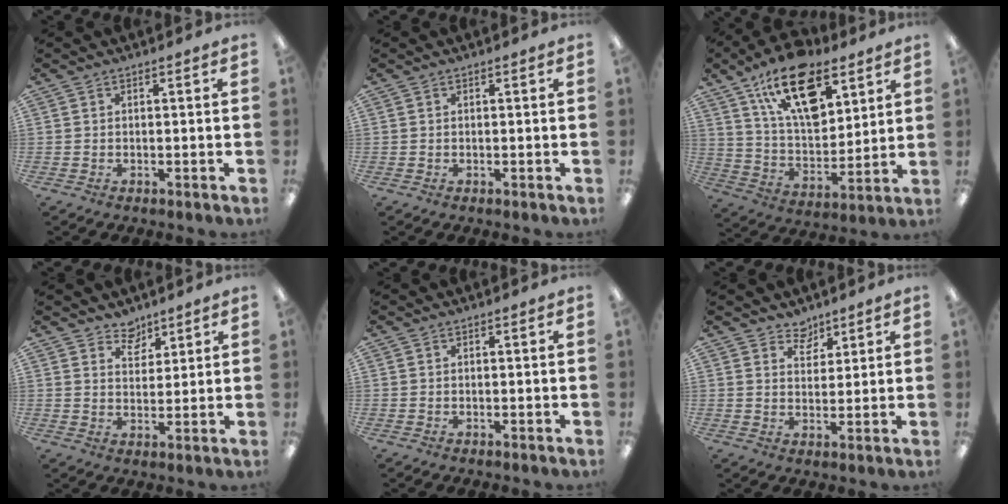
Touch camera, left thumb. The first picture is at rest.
{"total": 0.0}
{"total": 20.7, "force": [12.0, 10.5, 13.3], "torque": [-0.226, -0.051, 0.206]}
{"total": 5.4, "force": [4.5, 2.9, 0.6], "torque": [-0.006, -0.029, 0.080]}
{"total": 0.0}
{"total": 4.8, "force": [4.0, 2.6, 0.4], "torque": [0.001, -0.027, 0.071]}